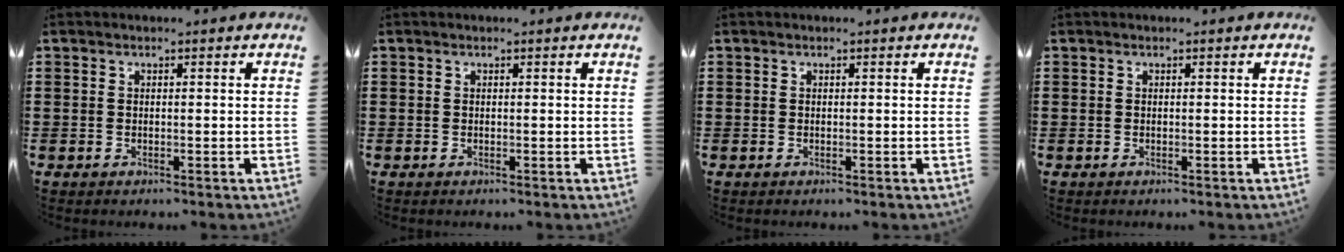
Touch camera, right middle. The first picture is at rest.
{"total": 0.0}
{"total": 0.0}
{"total": 0.0}